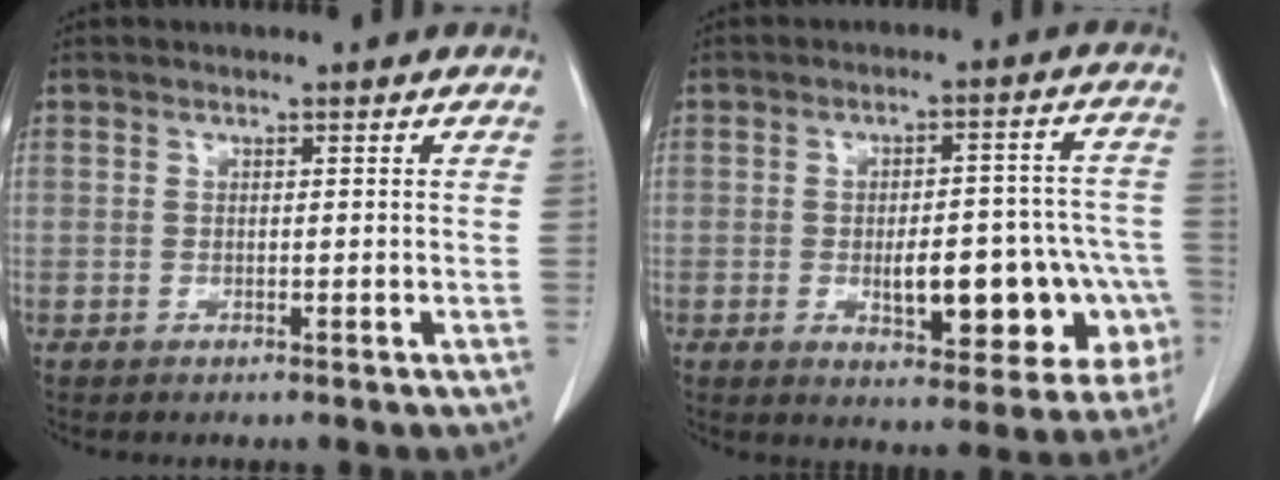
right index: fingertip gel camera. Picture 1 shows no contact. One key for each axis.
{"total": 15.1, "fx": -4.1, "fy": 5.9, "fz": 13.3, "tx": -0.116, "ty": 0.038, "tz": -0.035}